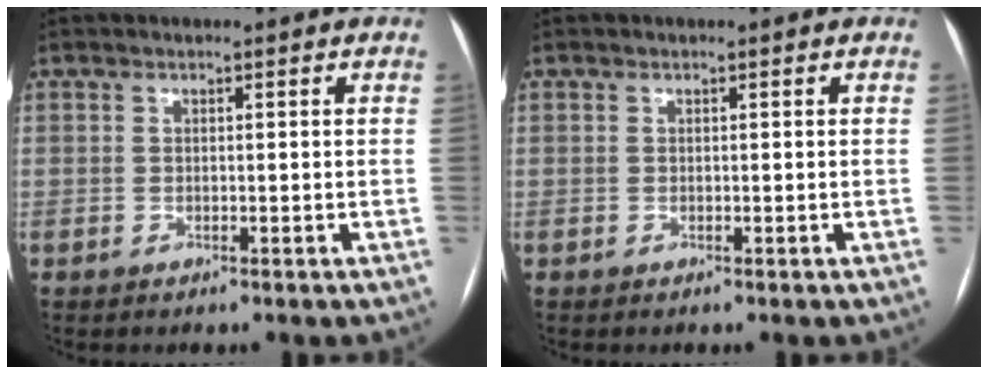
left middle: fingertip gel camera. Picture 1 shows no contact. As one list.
[{"total": 0.0}]